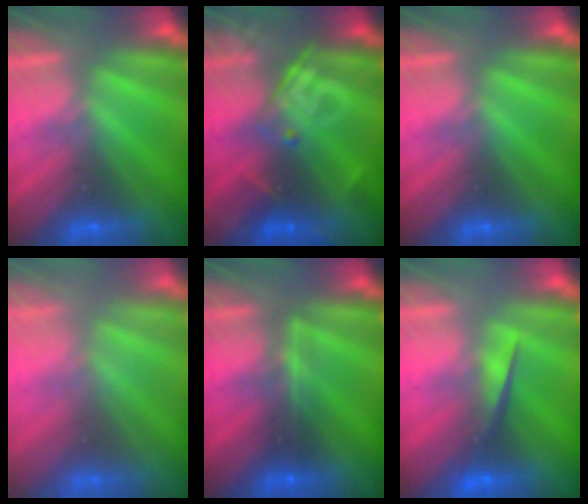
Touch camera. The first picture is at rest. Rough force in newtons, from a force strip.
{"total": 2.5}
{"total": 0.0}
{"total": 3.1}
{"total": 2.4}
{"total": 4.6}